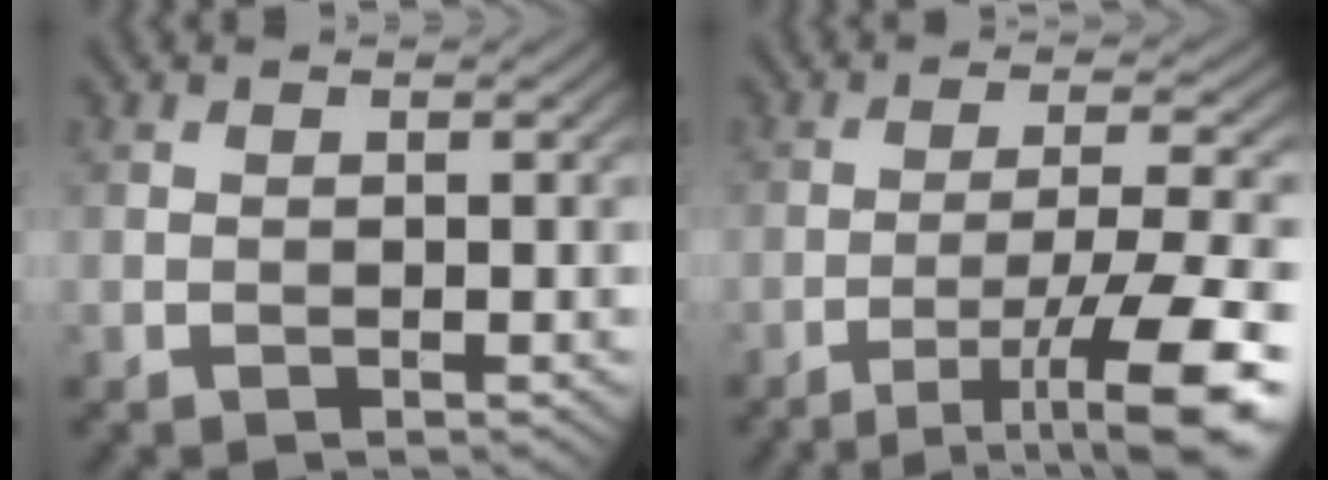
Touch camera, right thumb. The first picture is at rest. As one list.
[{"total": 12.3, "force": [-7.1, 2.1, 9.8], "torque": [-0.162, 0.003, -0.101]}]